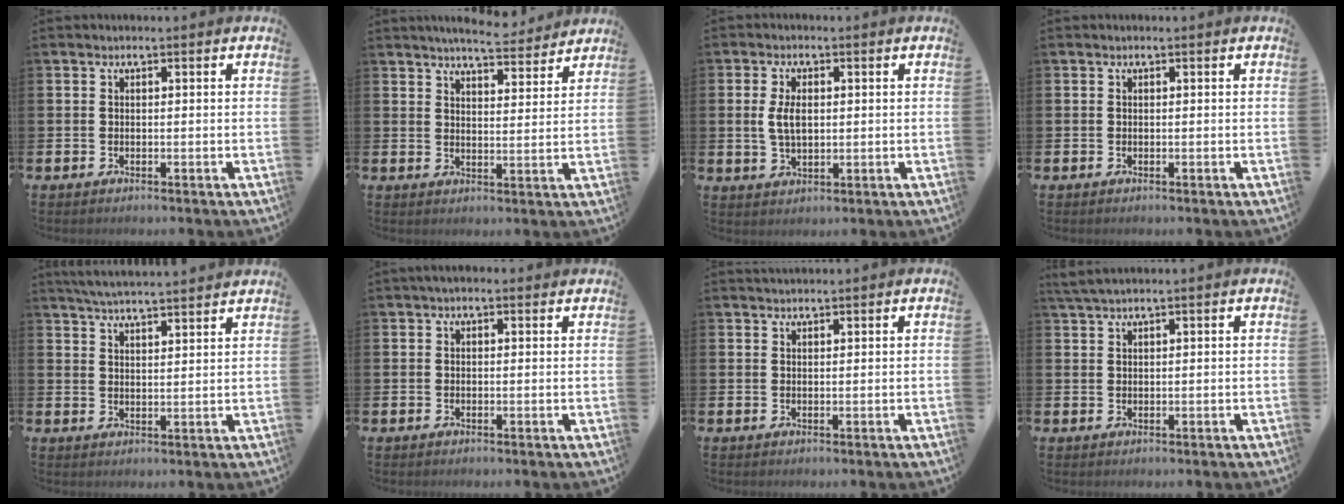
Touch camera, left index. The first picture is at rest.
{"total": 6.0, "force": [5.9, 0.4, 1.2], "torque": [-0.026, -0.034, 0.104]}
{"total": 4.1, "force": [1.0, 2.2, 3.3], "torque": [-0.057, 0.004, 0.013]}
{"total": 0.0}
{"total": 4.7, "force": [4.6, -0.3, 0.7], "torque": [-0.023, -0.025, 0.082]}
{"total": 1.1, "force": [0.6, 0.7, 0.5], "torque": [-0.002, 0.006, 0.008]}
{"total": 1.2, "force": [1.1, 0.3, 0.1], "torque": [0.006, 0.000, 0.019]}
{"total": 2.1, "force": [1.8, 0.0, 1.1], "torque": [-0.027, 0.004, 0.033]}